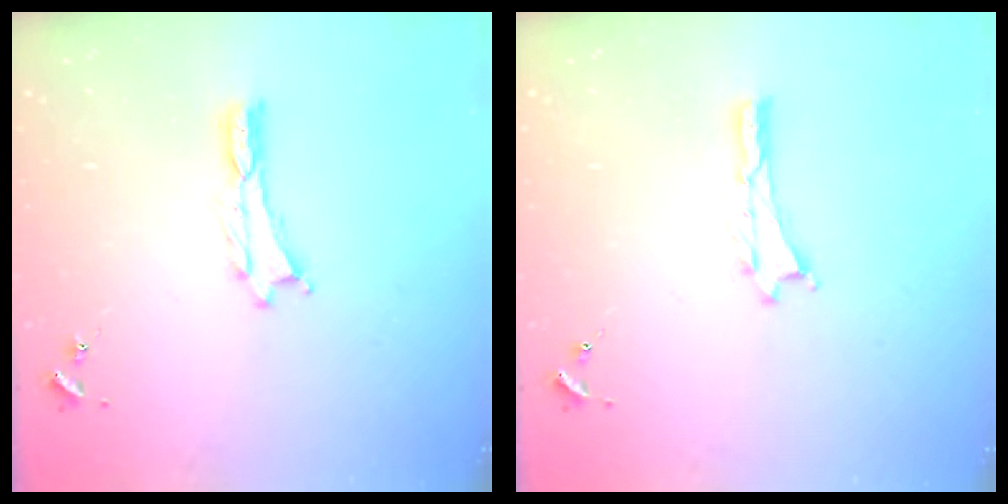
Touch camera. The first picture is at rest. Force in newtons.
{"total": 0.0}